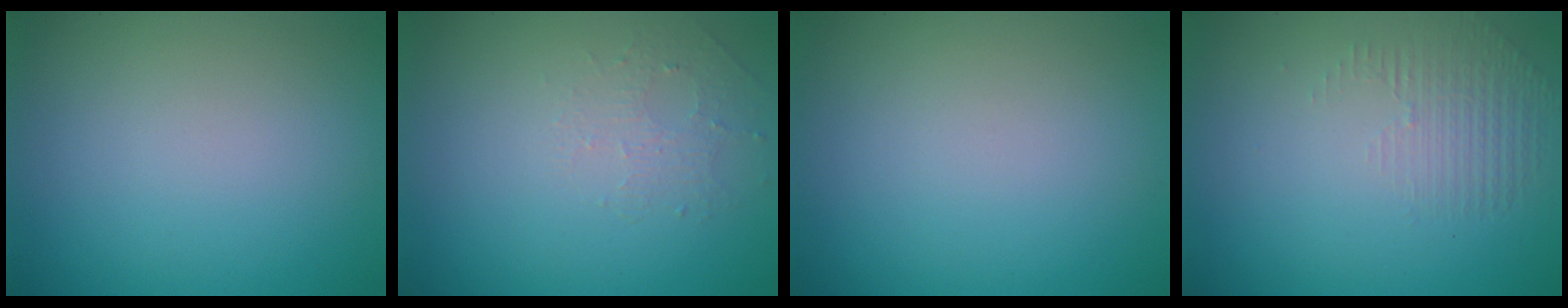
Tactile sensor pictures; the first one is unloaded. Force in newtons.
{"total": 1.3, "press": 0.7, "slide": 1.2}
{"total": 0.0}
{"total": 1.4, "press": 0.3, "slide": 1.4}